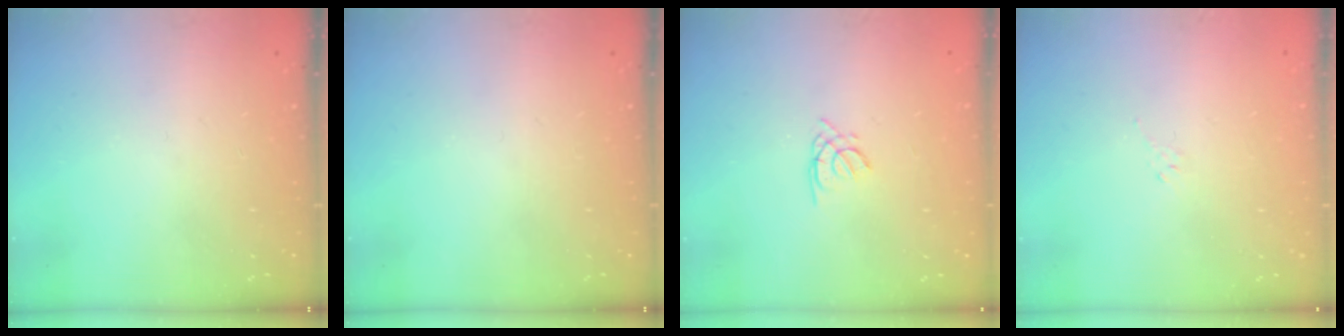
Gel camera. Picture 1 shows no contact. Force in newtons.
{"total": 0.0}
{"total": 1.4, "press": 1.3, "slide": 0.3}
{"total": 4.3, "press": 4.2, "slide": 0.9}